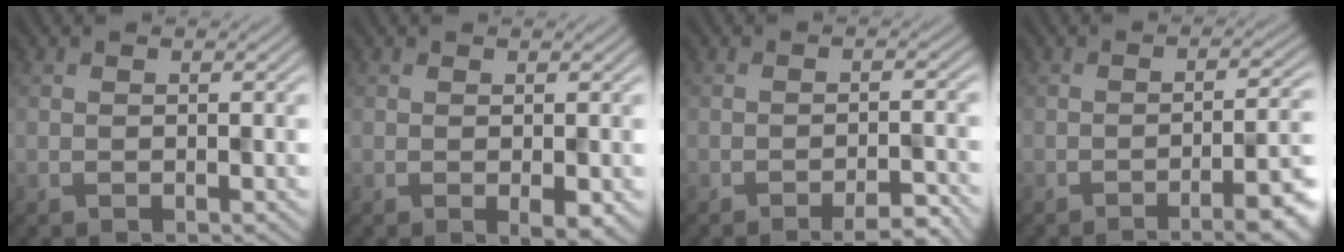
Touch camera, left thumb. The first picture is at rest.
{"total": 1.4, "force": [-0.1, 0.7, 1.2], "torque": [-0.017, -0.007, -0.001]}
{"total": 3.6, "force": [-2.7, 0.5, 2.4], "torque": [-0.033, 0.008, -0.044]}
{"total": 7.7, "force": [-4.2, 1.5, 6.3], "torque": [-0.085, 0.002, -0.064]}